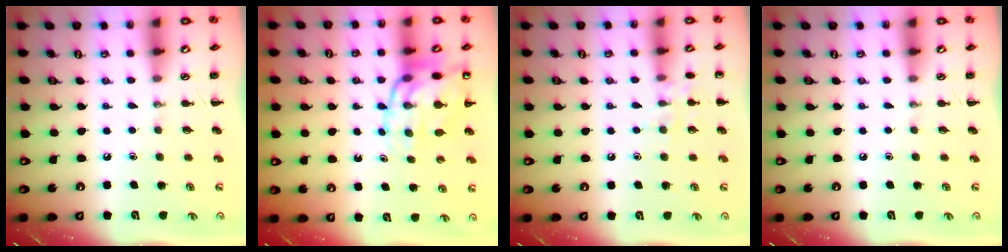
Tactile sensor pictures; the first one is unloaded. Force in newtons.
{"total": 14.7, "press": 14.3, "slide": 3.2}
{"total": 7.7, "press": 7.5, "slide": 1.6}
{"total": 0.0}